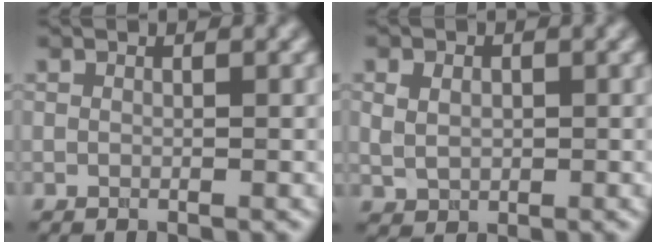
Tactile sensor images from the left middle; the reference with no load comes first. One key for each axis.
{"total": 2.4, "fx": 0.4, "fy": 1.9, "fz": 1.4, "tx": -0.028, "ty": -0.001, "tz": 0.015}